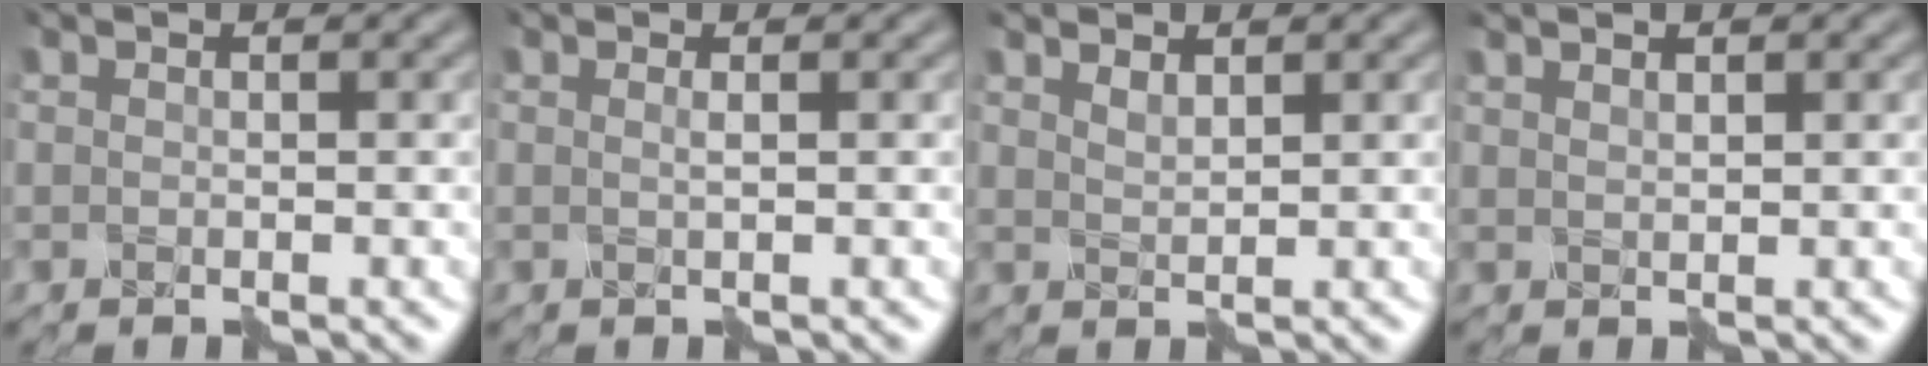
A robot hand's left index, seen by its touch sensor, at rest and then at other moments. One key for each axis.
{"total": 0.5, "fx": 0.0, "fy": 0.0, "fz": 0.5, "tx": -0.009, "ty": 0.000, "tz": -0.004}
{"total": 1.0, "fx": 0.9, "fy": 0.1, "fz": 0.4, "tx": -0.011, "ty": 0.001, "tz": 0.020}
{"total": 0.9, "fx": 0.8, "fy": 0.0, "fz": 0.5, "tx": -0.007, "ty": 0.004, "tz": 0.013}